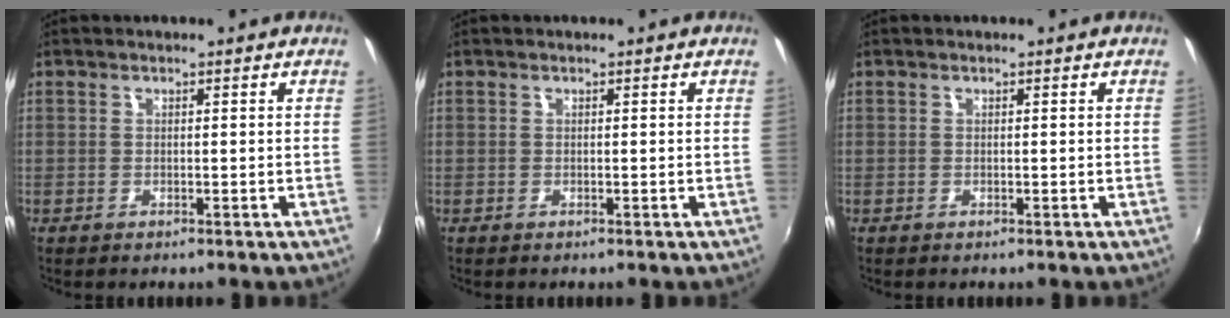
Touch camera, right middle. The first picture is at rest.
{"total": 0.0}
{"total": 0.0}